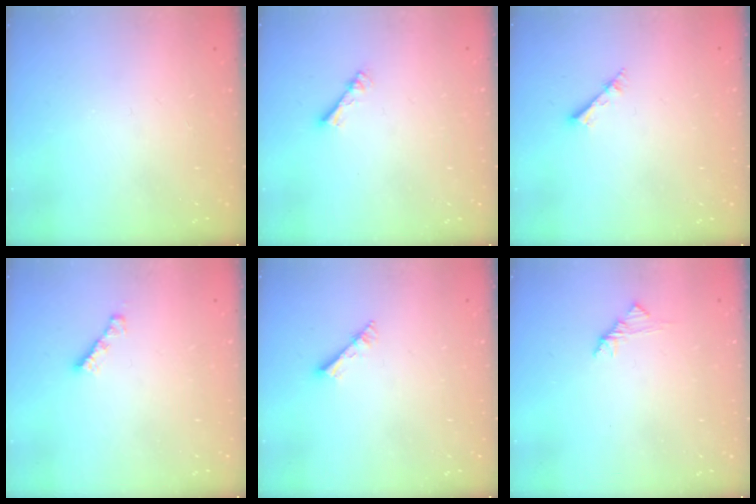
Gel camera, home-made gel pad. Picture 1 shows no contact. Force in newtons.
{"total": 2.3, "press": 2.2, "slide": 0.4}
{"total": 2.6, "press": 2.6, "slide": 0.3}
{"total": 2.7, "press": 2.7, "slide": 0.3}
{"total": 3.0, "press": 3.0, "slide": 0.3}
{"total": 3.3, "press": 3.2, "slide": 0.8}